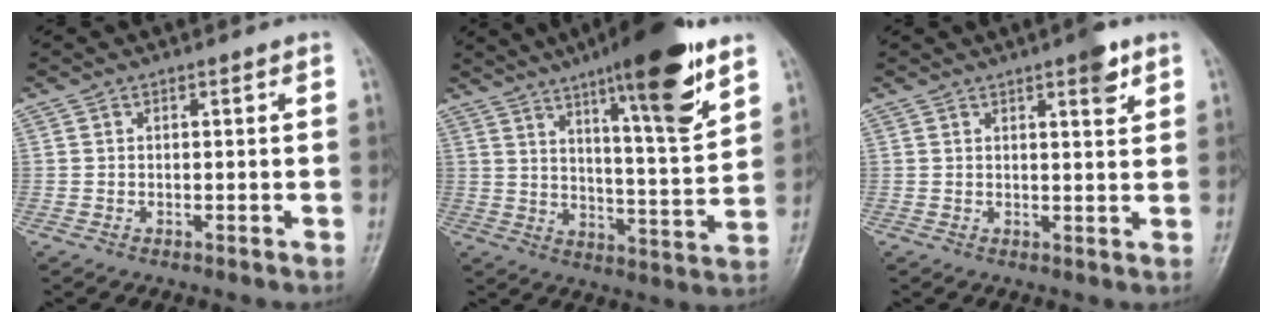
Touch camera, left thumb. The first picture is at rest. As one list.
[{"total": 18.7, "force": [11.1, 3.1, 14.7], "torque": [-0.197, -0.057, 0.170]}, {"total": 3.9, "force": [2.3, 1.1, 3.0], "torque": [-0.032, -0.010, 0.029]}]